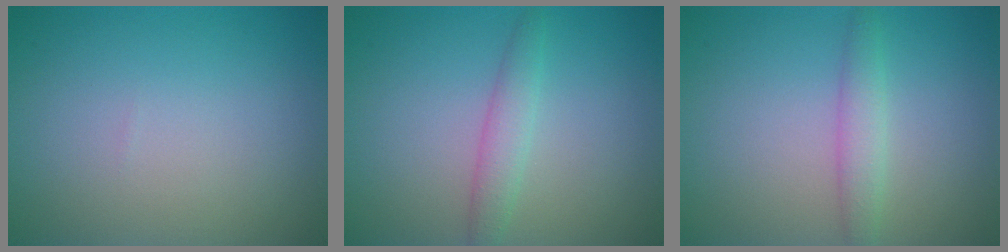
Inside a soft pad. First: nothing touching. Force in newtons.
{"total": 1.9, "press": 1.9, "slide": 0.1}
{"total": 2.1, "press": 2.1, "slide": 0.0}